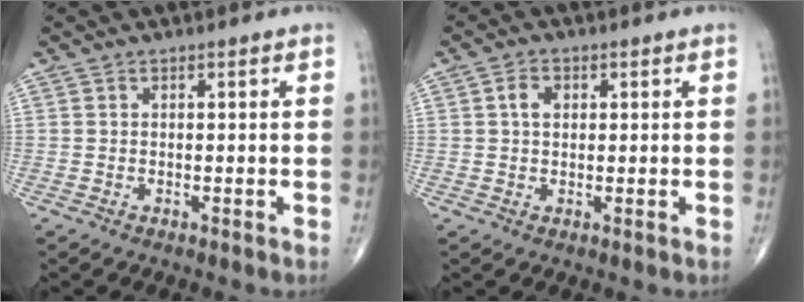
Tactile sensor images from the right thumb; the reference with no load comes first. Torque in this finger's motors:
{"motor_torque": [-0.26, 0.26, 0.19, 0.18, 0.03]}